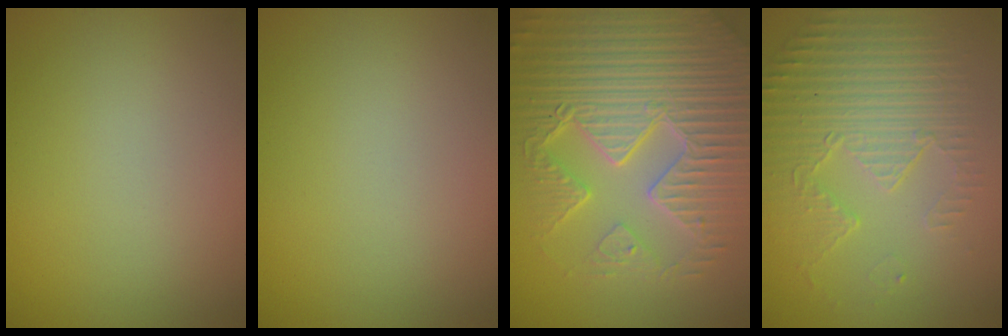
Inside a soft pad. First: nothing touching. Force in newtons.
{"total": 0.0}
{"total": 9.3, "press": 6.6, "slide": 6.5}
{"total": 5.5, "press": 3.6, "slide": 4.1}